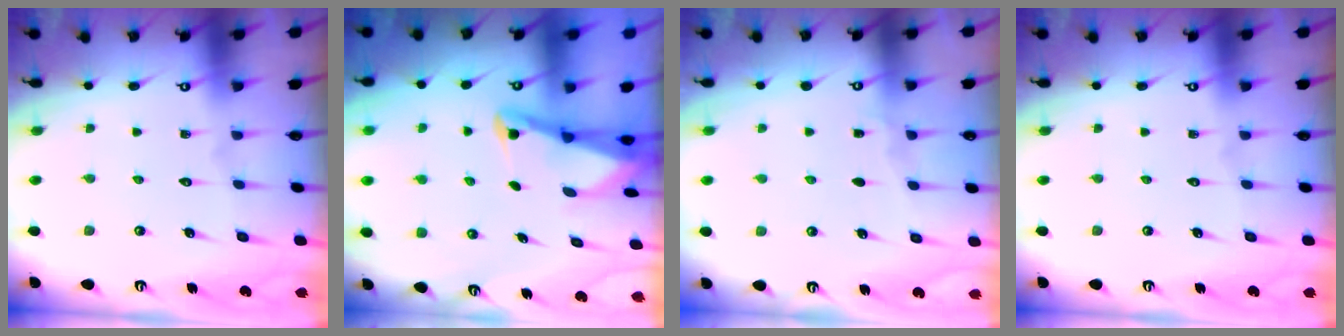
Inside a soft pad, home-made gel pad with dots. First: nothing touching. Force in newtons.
{"total": 2.7, "press": 2.6, "slide": 0.6}
{"total": 2.9, "press": 2.8, "slide": 0.4}
{"total": 0.0}